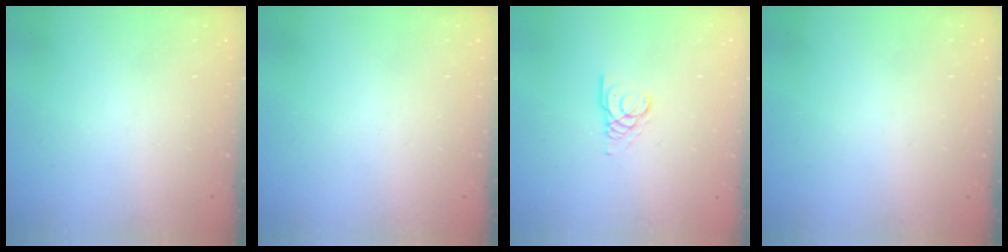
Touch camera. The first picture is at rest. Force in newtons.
{"total": 0.0}
{"total": 3.4, "press": 3.4, "slide": 0.3}
{"total": 0.0}